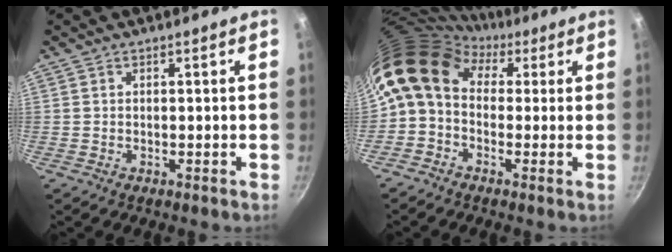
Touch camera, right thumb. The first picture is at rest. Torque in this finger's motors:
{"motor_torque": [2.32, 2.68, 1.14, -0.92, 0.25]}